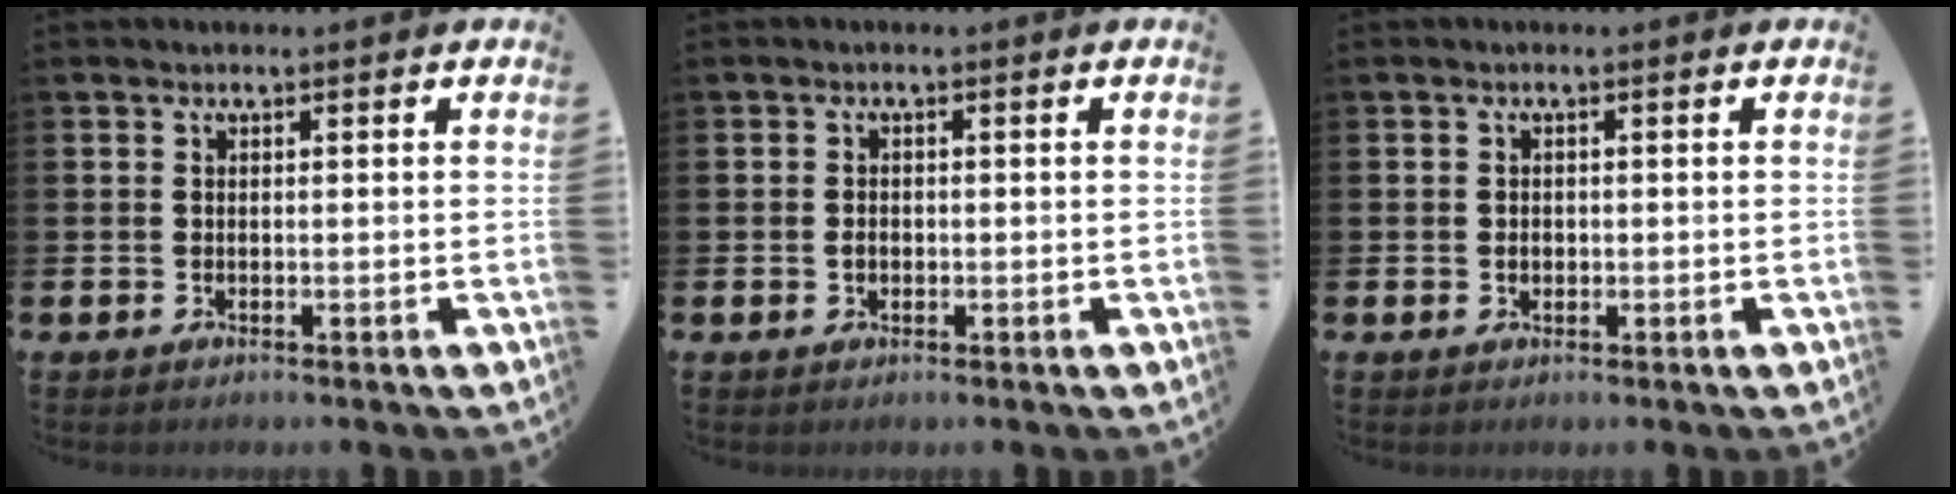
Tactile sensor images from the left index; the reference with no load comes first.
{"total": 1.2, "force": [-0.2, 1.0, 0.7], "torque": [-0.014, 0.007, -0.007]}
{"total": 0.9, "force": [-0.1, 0.8, 0.4], "torque": [-0.003, 0.003, -0.005]}